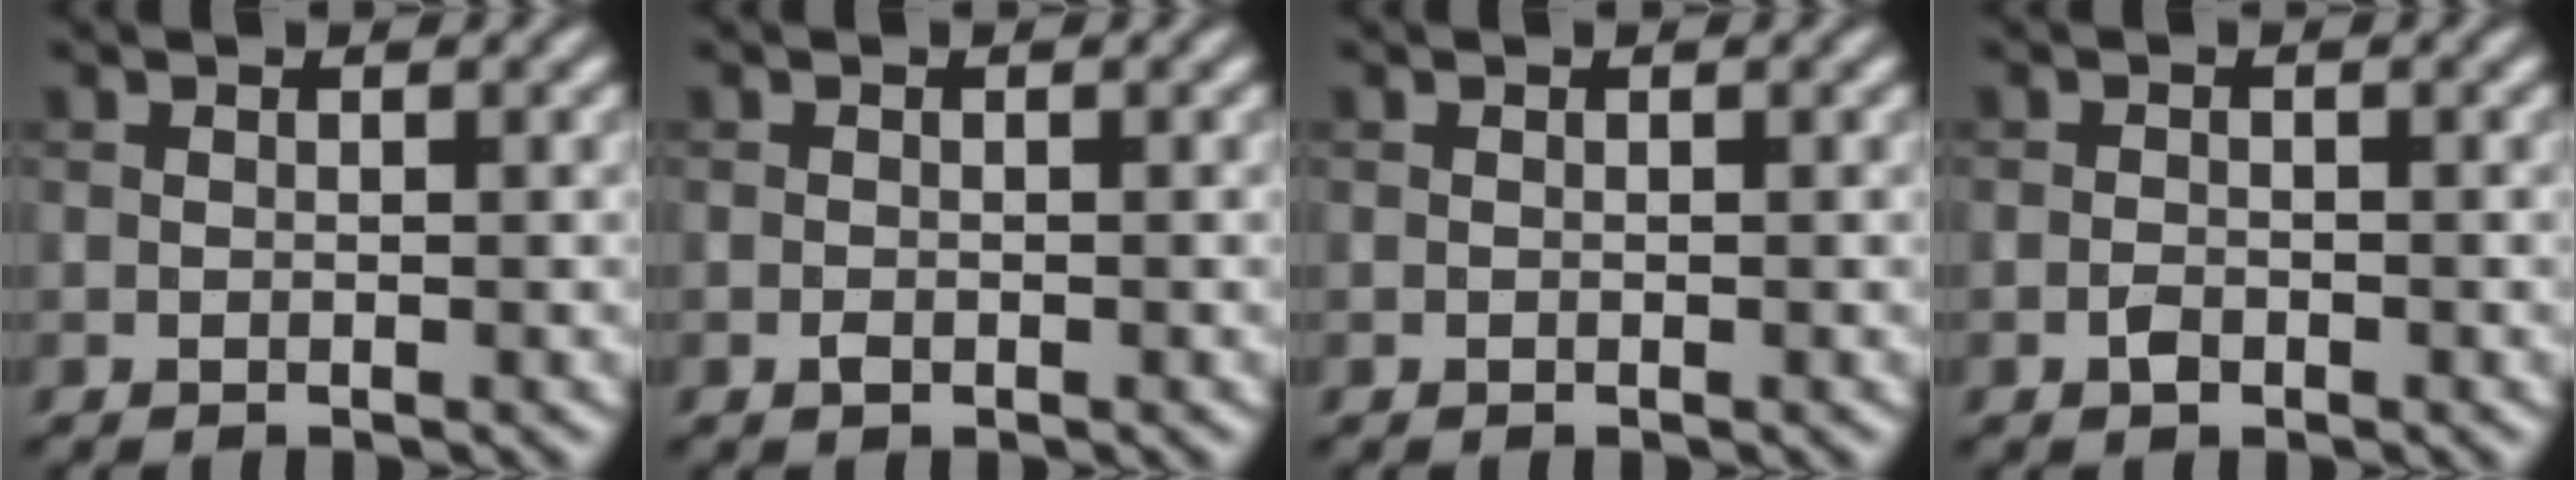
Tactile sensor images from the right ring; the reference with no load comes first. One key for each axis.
{"total": 0.5, "fx": -0.3, "fy": 0.3, "fz": 0.3, "tx": -0.005, "ty": -0.001, "tz": -0.005}
{"total": 0.0}
{"total": 0.9, "fx": -0.5, "fy": 0.5, "fz": 0.6, "tx": -0.011, "ty": -0.001, "tz": -0.011}